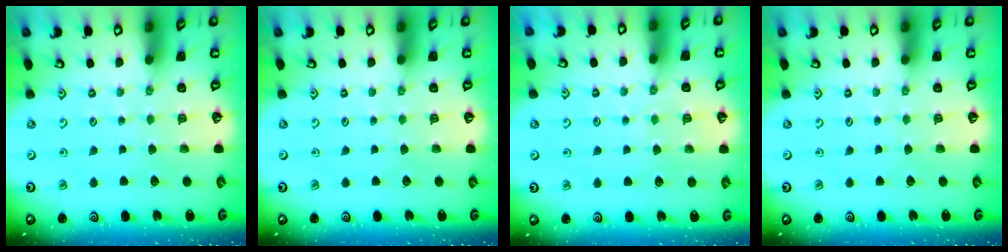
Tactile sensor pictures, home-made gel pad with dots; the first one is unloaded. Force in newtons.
{"total": 0.0}
{"total": 4.1, "press": 4.1, "slide": 0.4}
{"total": 0.0}